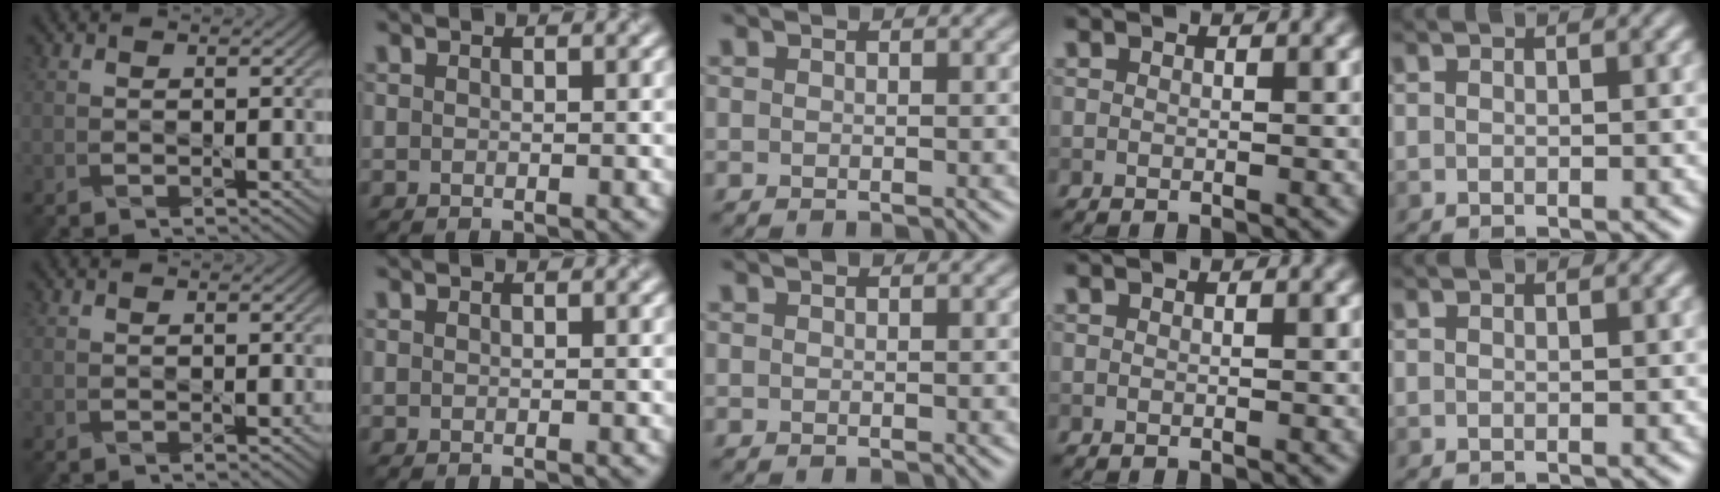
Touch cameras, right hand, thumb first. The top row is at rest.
{}